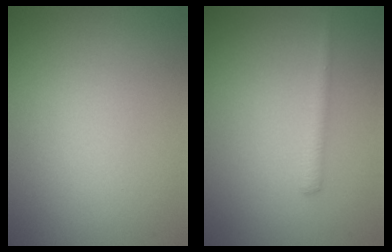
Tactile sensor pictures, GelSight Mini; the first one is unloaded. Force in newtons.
{"total": 1.3, "press": 1.3, "slide": 0.1}